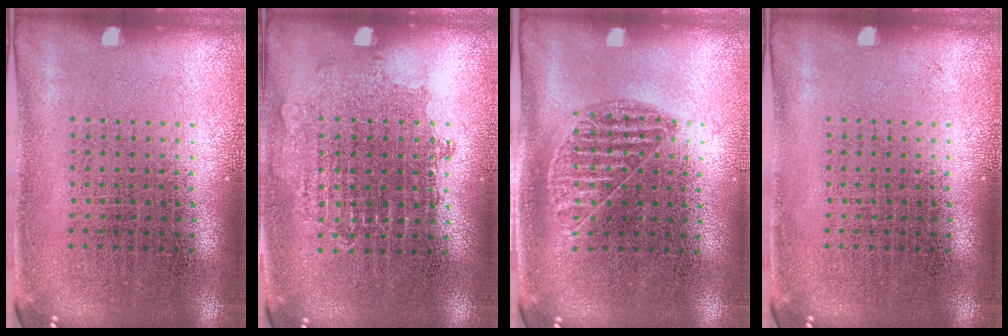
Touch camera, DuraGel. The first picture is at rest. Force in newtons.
{"total": 0.7, "press": 0.7, "slide": 0.2}
{"total": 1.0, "press": 0.8, "slide": 0.5}
{"total": 0.0}